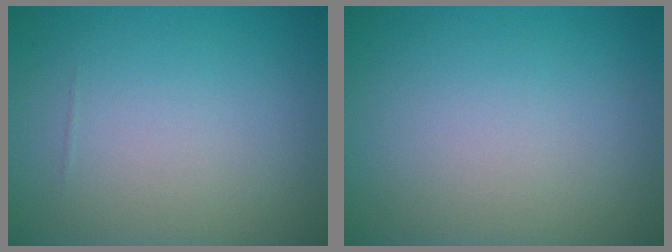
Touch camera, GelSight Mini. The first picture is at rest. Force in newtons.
{"total": 0.0}